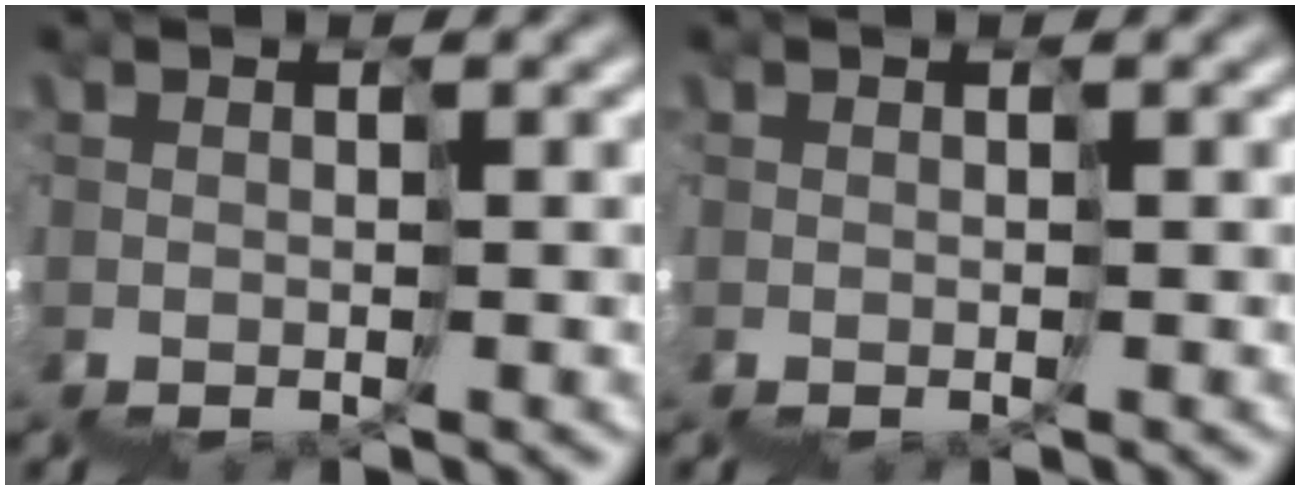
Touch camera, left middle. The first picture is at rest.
{"total": 0.0}